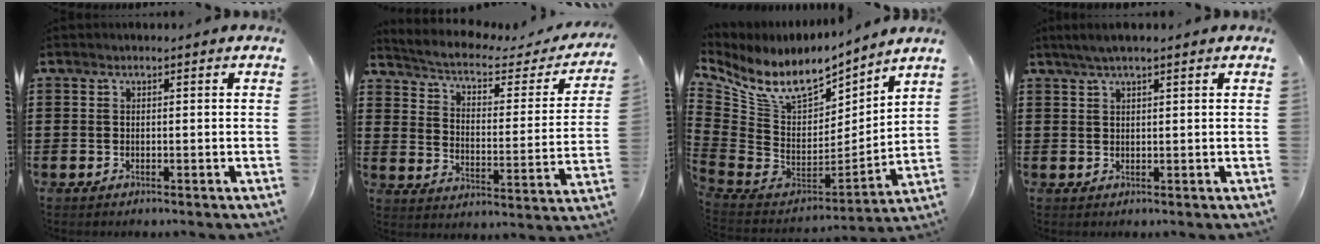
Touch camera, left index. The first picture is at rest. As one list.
[{"total": 3.9, "force": [2.9, 1.0, 2.4], "torque": [-0.065, -0.026, 0.040]}, {"total": 9.9, "force": [6.8, 4.6, 5.6], "torque": [-0.134, -0.050, 0.123]}, {"total": 2.3, "force": [1.5, 0.2, 1.7], "torque": [-0.034, 0.002, 0.028]}]